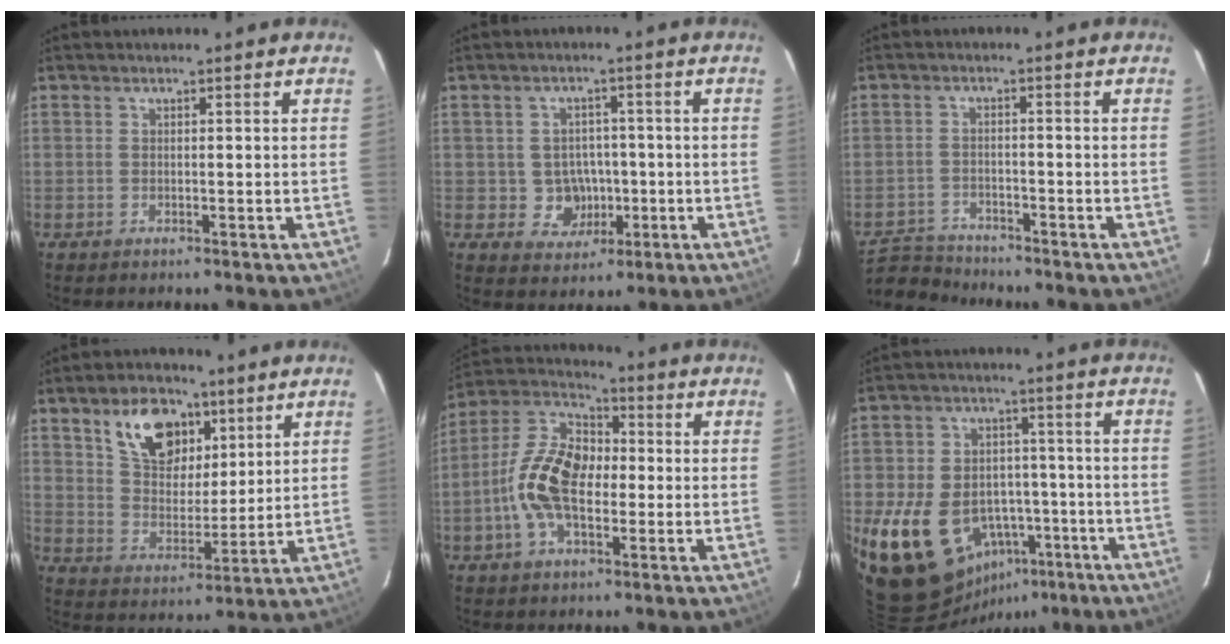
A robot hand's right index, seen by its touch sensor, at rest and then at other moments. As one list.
[{"total": 5.9, "force": [-1.0, 5.6, 1.5], "torque": [-0.039, 0.018, 0.005]}, {"total": 7.2, "force": [-6.7, 2.3, 0.5], "torque": [-0.027, 0.017, -0.126]}, {"total": 12.8, "force": [6.9, 7.7, 7.6], "torque": [-0.134, 0.021, 0.131]}, {"total": 14.1, "force": [-2.4, 7.8, 11.4], "torque": [-0.239, 0.015, -0.051]}, {"total": 20.4, "force": [-7.8, 15.6, 10.4], "torque": [-0.242, 0.026, -0.088]}]